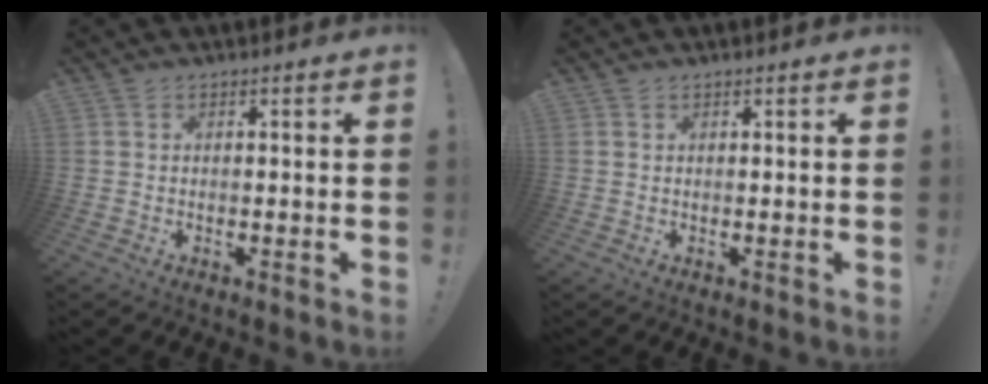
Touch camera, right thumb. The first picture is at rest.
{"total": 0.5, "force": [0.4, 0.1, 0.3], "torque": [-0.006, 0.002, 0.008]}